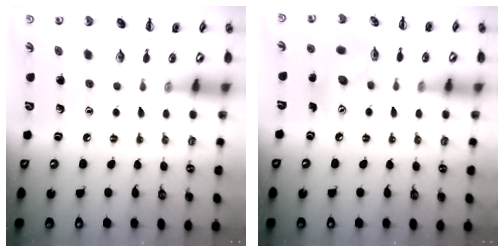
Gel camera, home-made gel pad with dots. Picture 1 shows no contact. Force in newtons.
{"total": 9.4, "press": 9.3, "slide": 0.7}